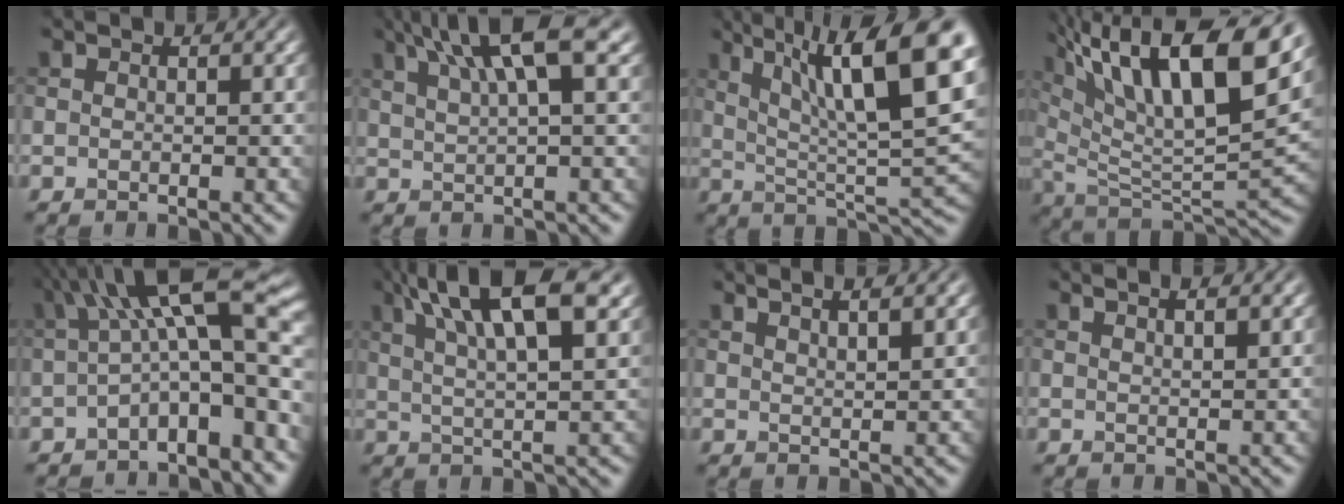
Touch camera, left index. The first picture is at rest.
{"total": 7.7, "force": [4.2, 1.9, 6.2], "torque": [-0.107, 0.014, 0.072]}
{"total": 12.9, "force": [5.4, 3.1, 11.3], "torque": [-0.177, 0.007, 0.090]}
{"total": 15.4, "force": [7.9, 4.5, 12.5], "torque": [-0.223, 0.007, 0.147]}
{"total": 11.2, "force": [0.4, 3.1, 10.7], "torque": [-0.151, 0.023, -0.007]}
{"total": 12.0, "force": [6.3, 3.8, 9.5], "torque": [-0.150, 0.034, 0.077]}
{"total": 3.7, "force": [2.7, 1.1, 2.4], "torque": [-0.001, 0.017, 0.013]}
{"total": 2.7, "force": [1.8, 0.8, 1.7], "torque": [0.002, 0.010, 0.001]}